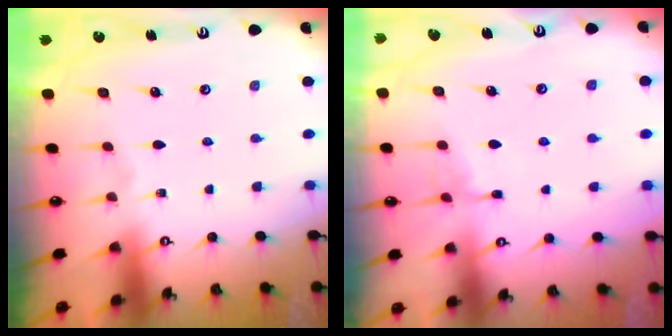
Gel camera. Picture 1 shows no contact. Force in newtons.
{"total": 4.4, "press": 4.3, "slide": 0.6}